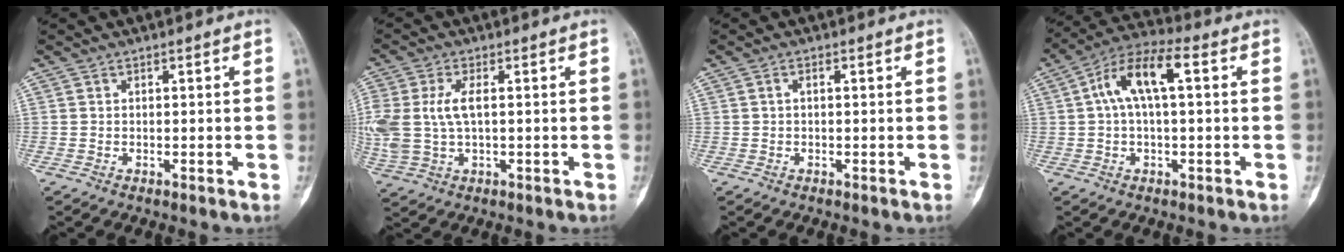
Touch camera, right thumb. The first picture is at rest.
{"total": 10.0, "force": [0.9, 5.5, 8.3], "torque": [-0.211, 0.008, 0.026]}
{"total": 0.8, "force": [0.1, 0.4, 0.7], "torque": [-0.013, 0.004, -0.002]}
{"total": 10.5, "force": [2.1, 4.2, 9.4], "torque": [-0.184, 0.039, 0.030]}